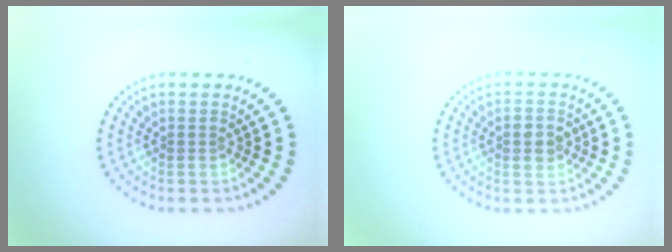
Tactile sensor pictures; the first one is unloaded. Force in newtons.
{"total": 2.1, "press": 2.1, "slide": 0.1}